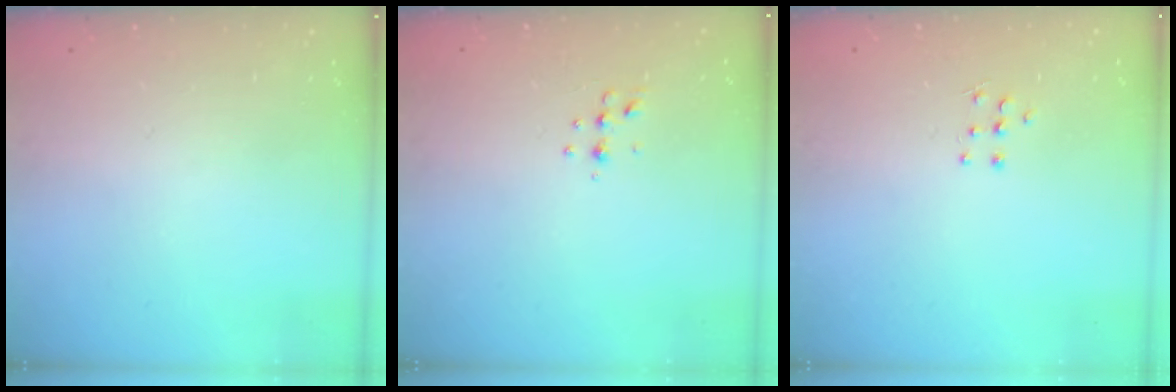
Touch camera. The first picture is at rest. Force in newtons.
{"total": 3.8, "press": 3.6, "slide": 1.4}
{"total": 5.0, "press": 4.9, "slide": 0.5}